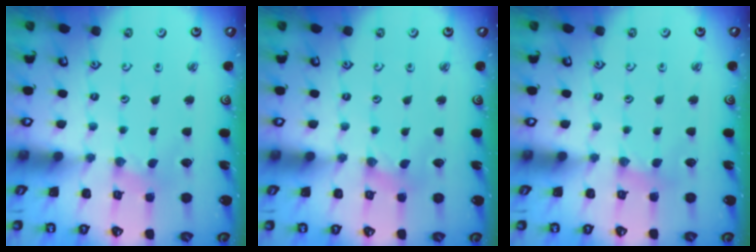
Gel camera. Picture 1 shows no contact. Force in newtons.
{"total": 0.0}
{"total": 2.9, "press": 2.8, "slide": 0.6}